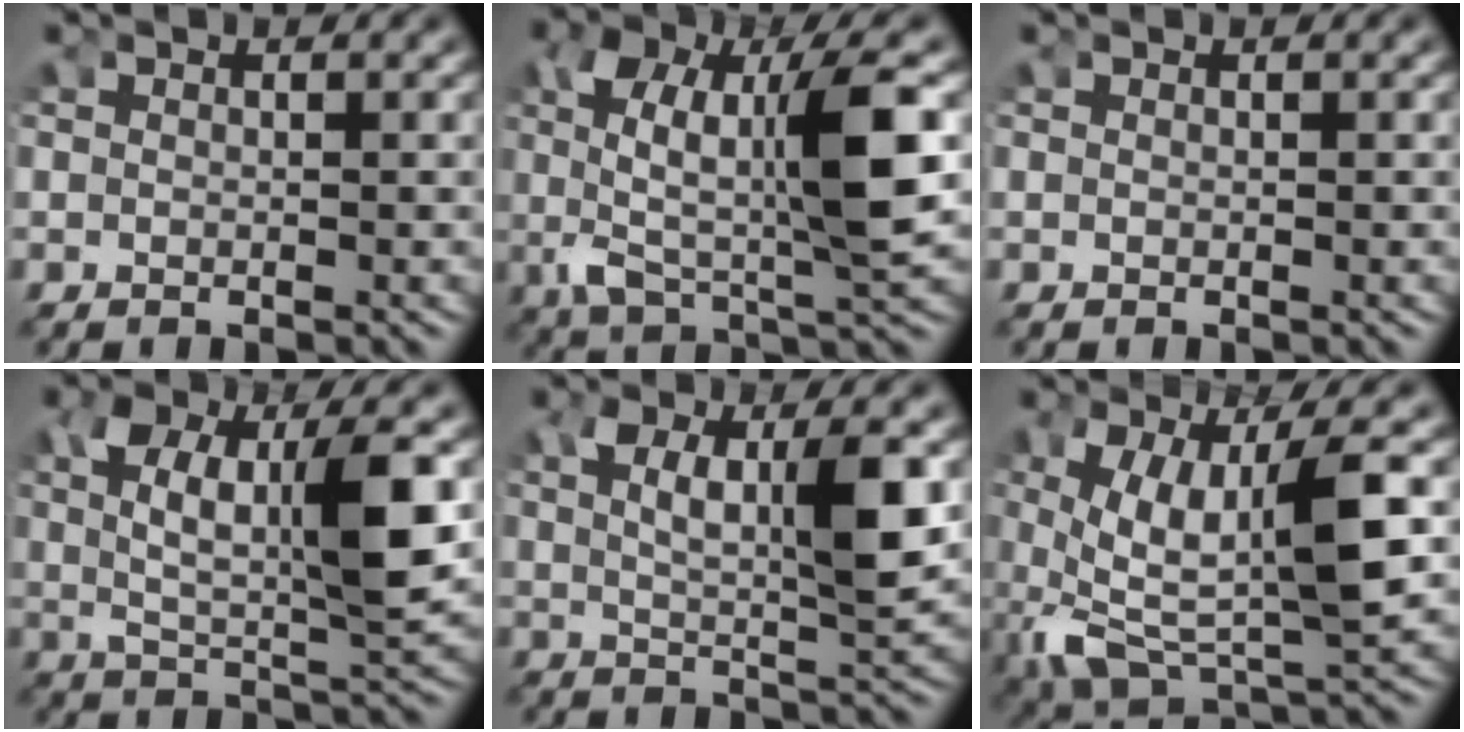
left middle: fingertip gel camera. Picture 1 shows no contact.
{"total": 7.4, "force": [0.3, 2.2, 7.0], "torque": [-0.123, -0.014, 0.014]}
{"total": 0.0}
{"total": 6.6, "force": [1.7, 1.6, 6.1], "torque": [-0.099, -0.007, 0.033]}
{"total": 5.0, "force": [1.6, 0.6, 4.7], "torque": [-0.074, -0.005, 0.032]}
{"total": 9.4, "force": [-1.2, 4.8, 8.0], "torque": [-0.168, -0.049, 0.016]}